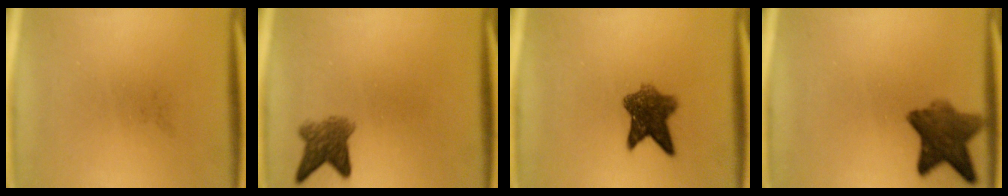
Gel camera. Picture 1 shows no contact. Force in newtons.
{"total": 4.3}
{"total": 7.1}
{"total": 7.9}